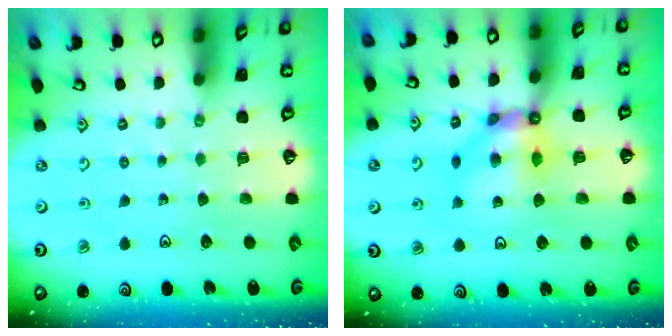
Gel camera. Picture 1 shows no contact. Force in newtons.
{"total": 8.1, "press": 8.0, "slide": 0.8}